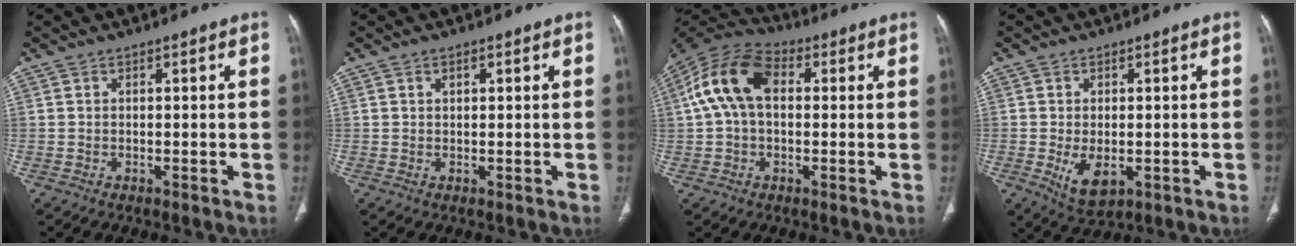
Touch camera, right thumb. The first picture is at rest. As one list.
[{"total": 1.2, "force": [0.6, 0.7, 0.9], "torque": [-0.012, 0.001, 0.010]}, {"total": 13.1, "force": [1.9, 8.3, 9.9], "torque": [-0.193, 0.037, 0.025]}, {"total": 5.9, "force": [-1.2, 3.2, 4.8], "torque": [-0.083, -0.010, -0.010]}]